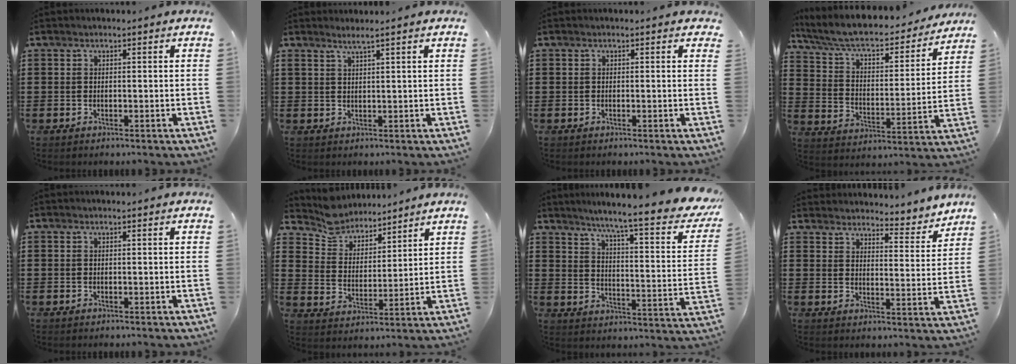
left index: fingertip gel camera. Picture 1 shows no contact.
{"total": 1.7, "force": [1.4, -0.5, 0.9], "torque": [-0.019, -0.002, 0.025]}
{"total": 0.0}
{"total": 7.4, "force": [6.4, 1.4, 3.4], "torque": [-0.095, -0.044, 0.106]}
{"total": 0.0}
{"total": 6.6, "force": [6.3, 2.1, 0.0], "torque": [-0.035, -0.031, 0.115]}
{"total": 7.3, "force": [5.7, -0.4, 4.5], "torque": [-0.095, -0.050, 0.083]}
{"total": 3.9, "force": [3.9, 0.2, 0.3], "torque": [-0.012, -0.033, 0.060]}